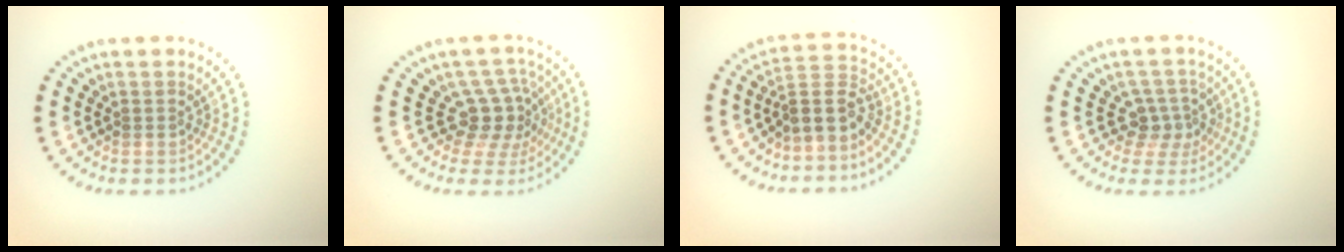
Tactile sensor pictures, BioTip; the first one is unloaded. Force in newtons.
{"total": 3.7, "press": 2.7, "slide": 2.5}
{"total": 3.3, "press": 2.5, "slide": 2.1}
{"total": 2.7, "press": 1.9, "slide": 1.8}